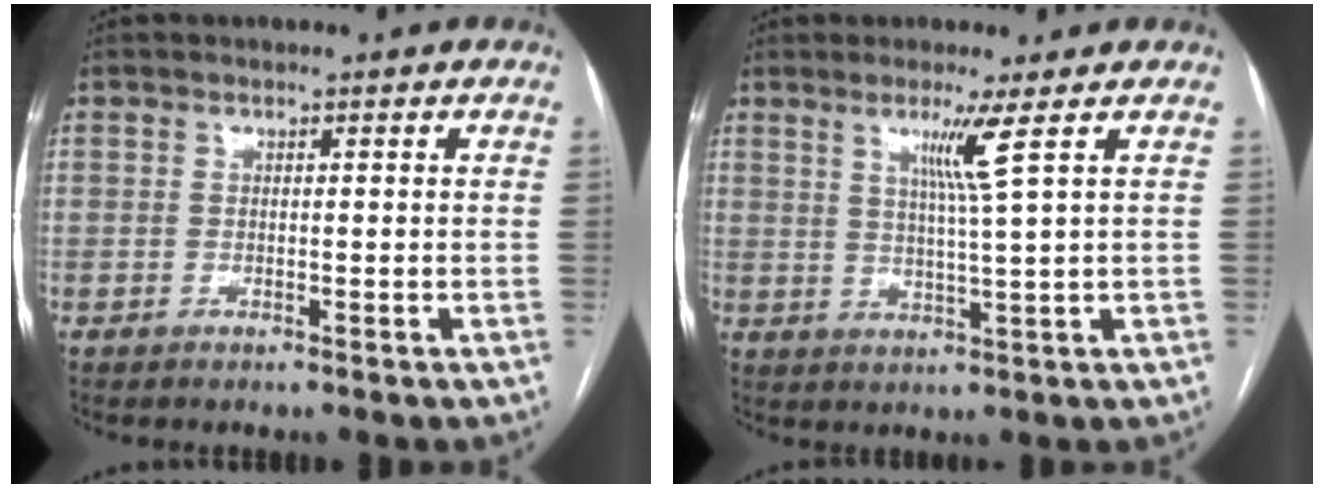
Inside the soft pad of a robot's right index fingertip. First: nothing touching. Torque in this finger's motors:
{"motor_torque": [0.33, 0.31, 0.13, 0.08]}